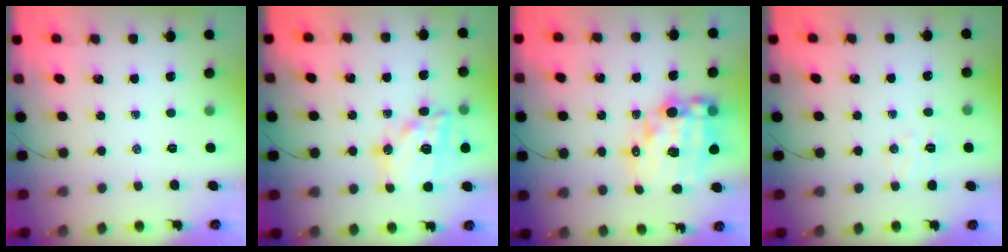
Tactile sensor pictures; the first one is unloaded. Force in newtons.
{"total": 18.1, "press": 17.8, "slide": 3.0}
{"total": 17.1, "press": 16.6, "slide": 3.9}
{"total": 4.2, "press": 4.1, "slide": 1.0}